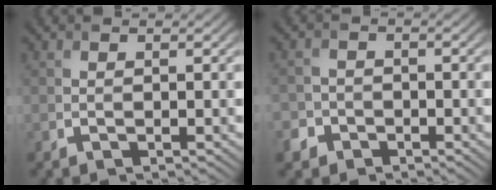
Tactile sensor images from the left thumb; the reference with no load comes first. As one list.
[{"total": 3.7, "force": [-2.3, 2.8, 0.5], "torque": [-0.001, -0.001, -0.054]}]